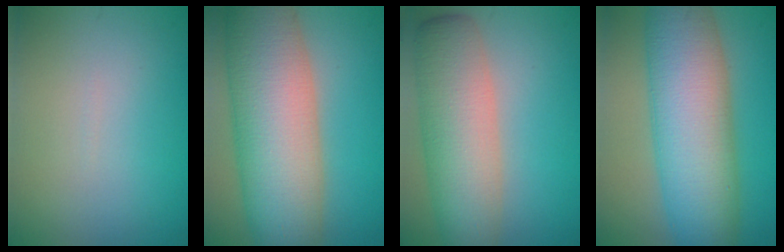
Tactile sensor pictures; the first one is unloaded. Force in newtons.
{"total": 13.3, "press": 13.3, "slide": 0.7}
{"total": 8.3, "press": 8.3, "slide": 0.2}
{"total": 11.6, "press": 11.6, "slide": 0.1}